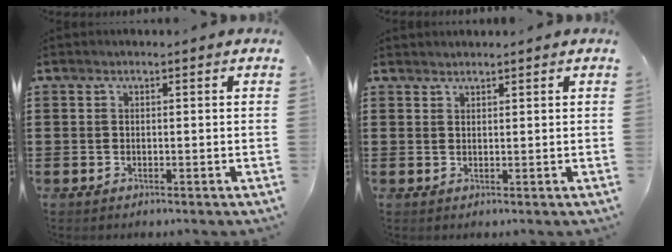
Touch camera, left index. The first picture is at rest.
{"total": 1.0, "force": [1.0, 0.1, 0.0], "torque": [-0.001, -0.001, 0.021]}